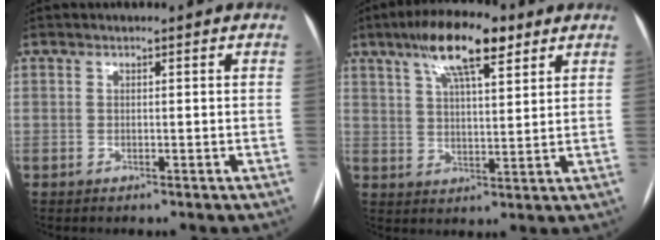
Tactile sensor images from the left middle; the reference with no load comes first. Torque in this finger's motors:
{"motor_torque": [1.34, -0.80, 0.23, 0.05]}